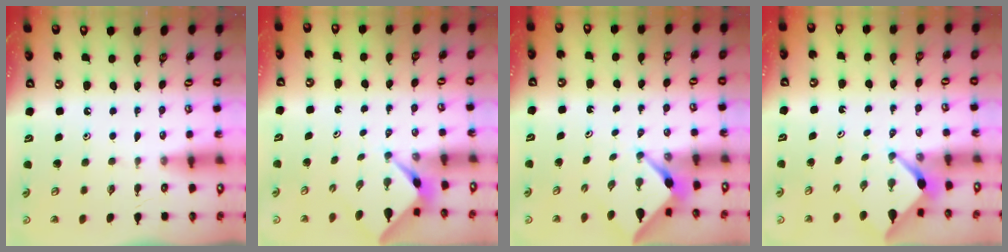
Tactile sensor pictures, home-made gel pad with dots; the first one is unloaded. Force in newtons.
{"total": 2.2, "press": 2.2, "slide": 0.3}
{"total": 3.2, "press": 3.2, "slide": 0.3}
{"total": 2.6, "press": 2.6, "slide": 0.3}